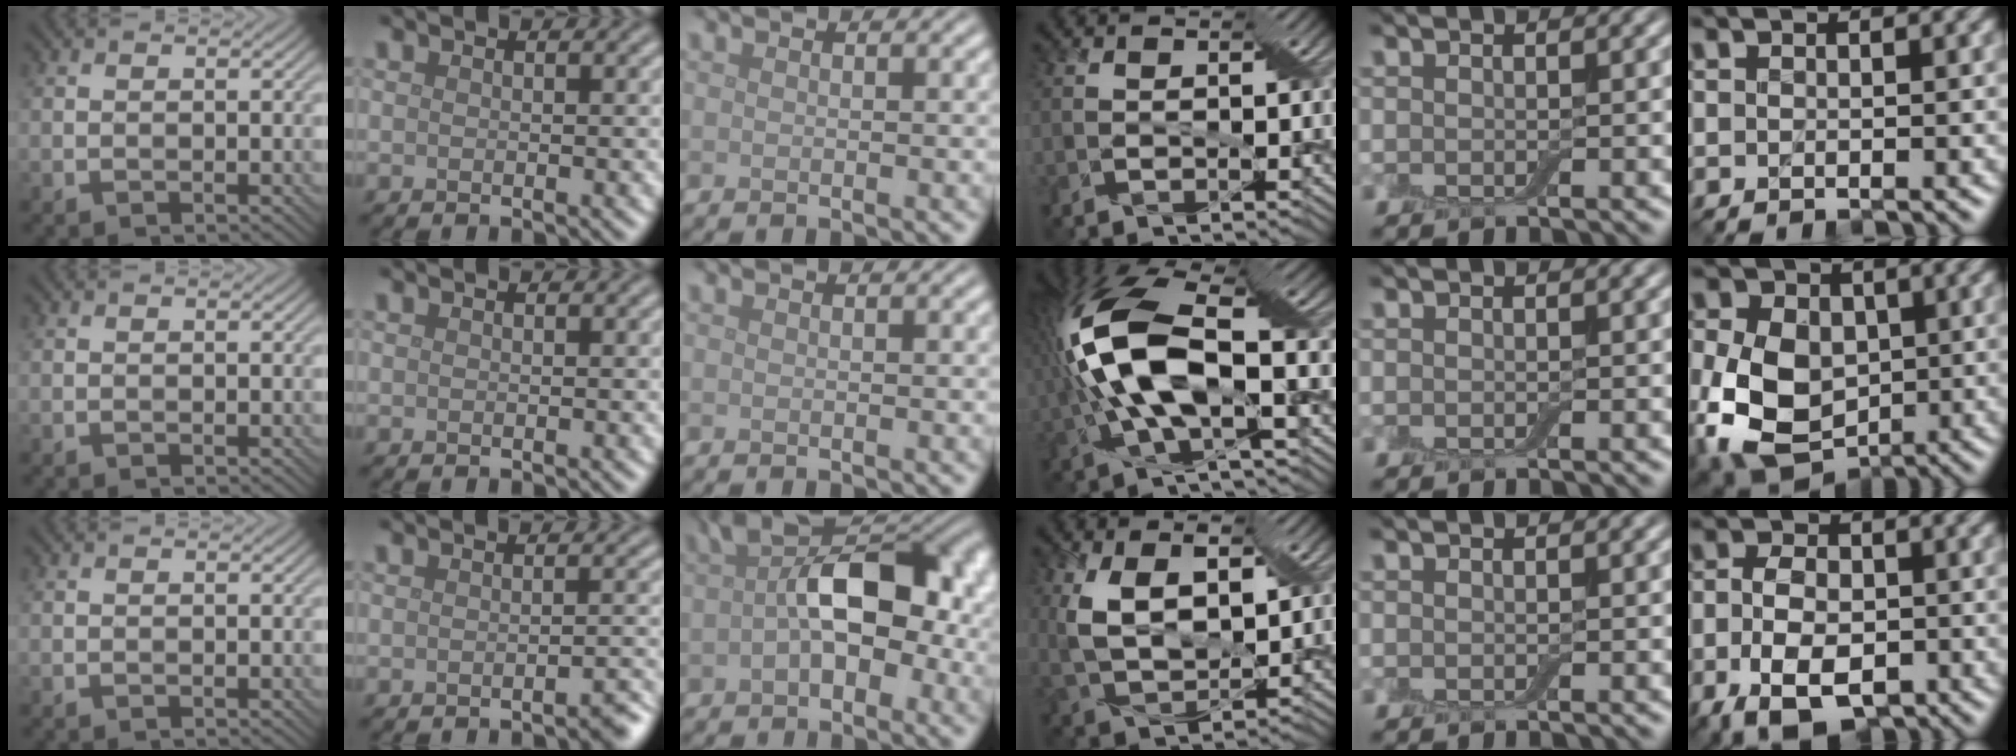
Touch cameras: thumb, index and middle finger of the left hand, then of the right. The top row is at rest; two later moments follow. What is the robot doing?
{"motion": "cut", "object": "aluminum foil"}